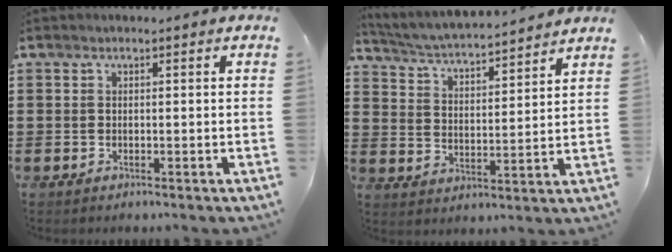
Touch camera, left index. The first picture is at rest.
{"total": 4.1, "force": [3.9, -0.4, 1.0], "torque": [-0.039, -0.037, 0.061]}